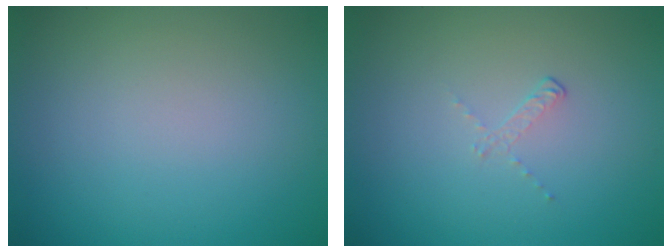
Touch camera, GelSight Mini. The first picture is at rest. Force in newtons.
{"total": 0.8, "press": 0.3, "slide": 0.7}